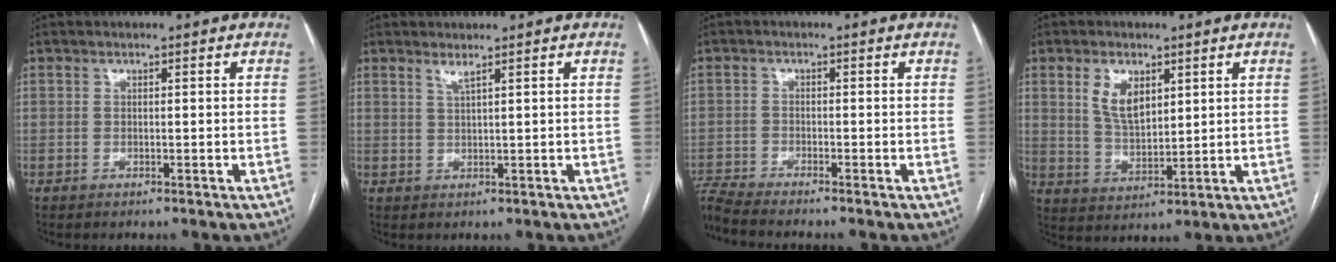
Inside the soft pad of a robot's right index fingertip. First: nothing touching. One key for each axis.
{"total": 1.4, "fx": 1.0, "fy": -0.3, "fz": 0.9, "tx": -0.020, "ty": -0.008, "tz": 0.021}
{"total": 5.6, "fx": -5.2, "fy": -1.4, "fz": 1.4, "tx": -0.033, "ty": -0.015, "tz": -0.095}
{"total": 6.4, "fx": 2.8, "fy": 3.2, "fz": 4.7, "tx": -0.095, "ty": 0.001, "tz": 0.061}